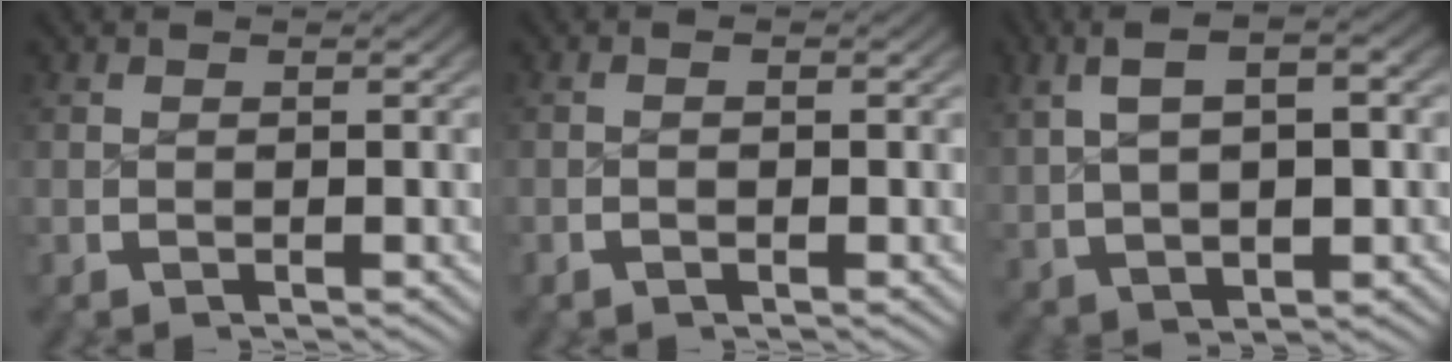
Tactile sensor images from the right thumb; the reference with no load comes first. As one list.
[{"total": 0.8, "force": [-0.5, 0.2, 0.6], "torque": [-0.014, 0.000, -0.013]}, {"total": 6.7, "force": [2.2, 3.3, 5.4], "torque": [-0.082, 0.015, 0.043]}]